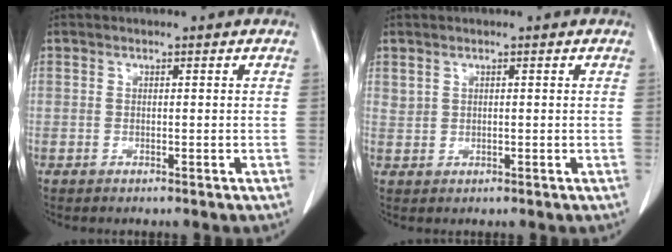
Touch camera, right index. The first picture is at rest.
{"total": 1.0, "force": [0.9, 0.5, 0.2], "torque": [0.002, 0.000, 0.017]}